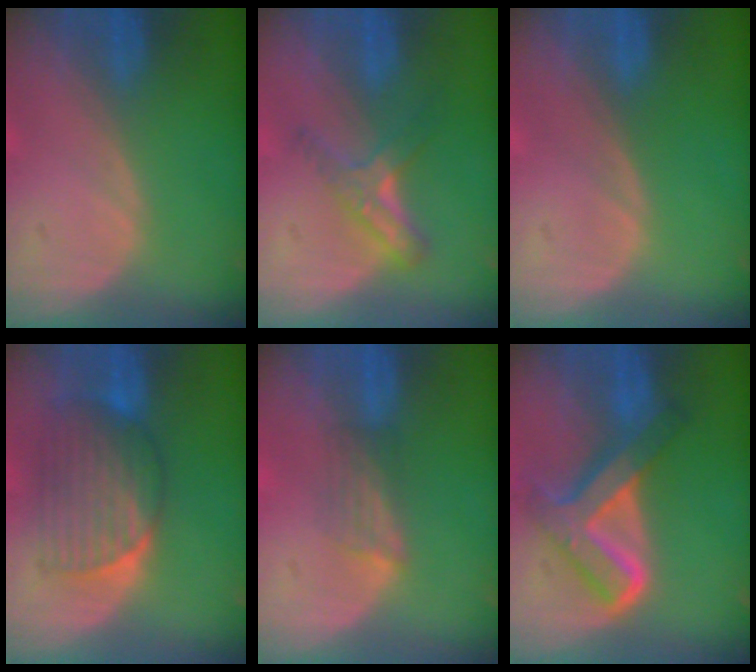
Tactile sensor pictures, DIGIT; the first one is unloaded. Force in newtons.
{"total": 5.4, "press": 4.8, "slide": 2.6}
{"total": 0.0}
{"total": 7.4, "press": 7.3, "slide": 0.9}
{"total": 2.8, "press": 2.5, "slide": 1.4}
{"total": 8.3, "press": 8.3, "slide": 0.6}